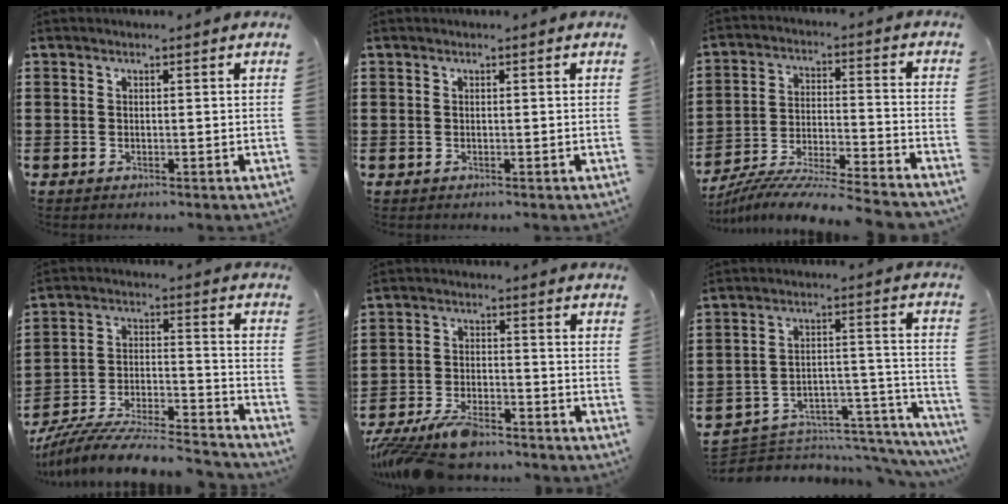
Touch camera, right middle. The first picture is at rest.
{"total": 0.0}
{"total": 8.6, "force": [-8.4, -0.4, 1.9], "torque": [-0.031, 0.004, -0.167]}
{"total": 8.7, "force": [-8.2, 0.7, 2.9], "torque": [-0.046, 0.002, -0.161]}
{"total": 7.5, "force": [-6.5, 1.8, 3.2], "torque": [-0.077, 0.003, -0.127]}
{"total": 4.4, "force": [-4.1, 1.4, 0.9], "torque": [-0.020, -0.009, -0.080]}